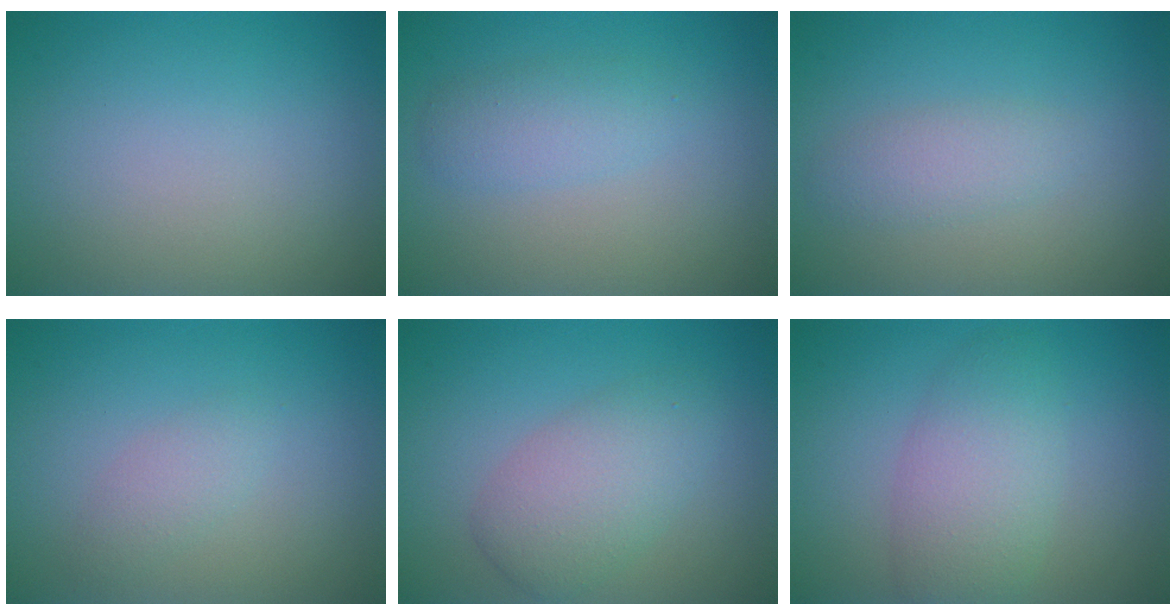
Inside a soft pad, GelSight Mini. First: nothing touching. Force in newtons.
{"total": 2.2, "press": 2.2, "slide": 0.0}
{"total": 2.0, "press": 2.0, "slide": 0.1}
{"total": 1.5, "press": 1.5, "slide": 0.1}
{"total": 4.1, "press": 4.1, "slide": 0.2}
{"total": 4.3, "press": 4.3, "slide": 0.1}